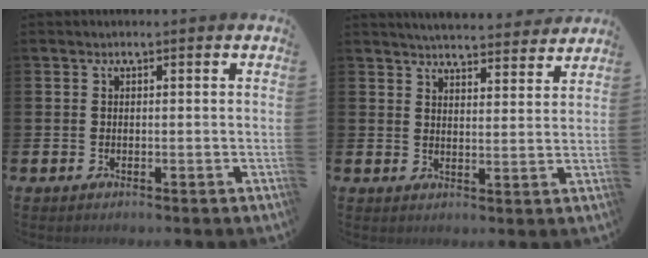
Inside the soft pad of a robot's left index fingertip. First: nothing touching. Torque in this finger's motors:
{"motor_torque": [1.03, -1.11, 0.43, 0.07]}